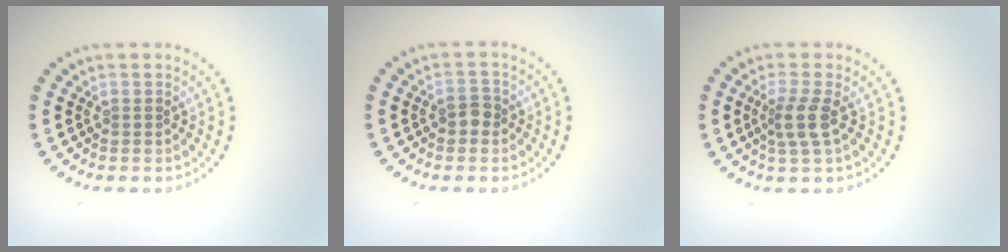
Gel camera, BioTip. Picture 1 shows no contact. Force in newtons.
{"total": 1.5, "press": 1.4, "slide": 0.3}
{"total": 2.5, "press": 1.8, "slide": 1.7}